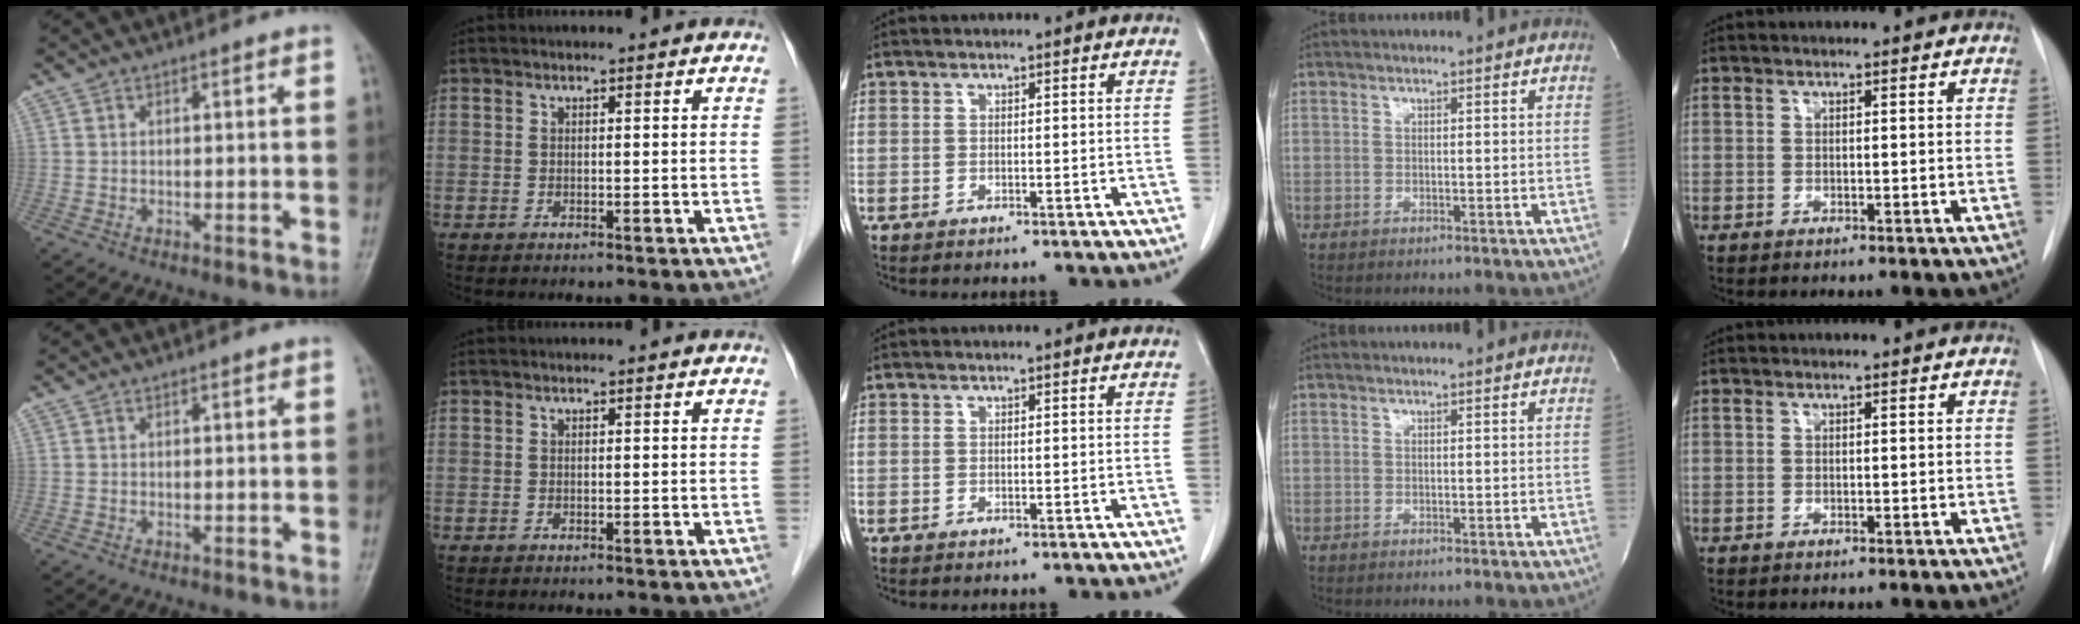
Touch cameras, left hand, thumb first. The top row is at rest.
{}